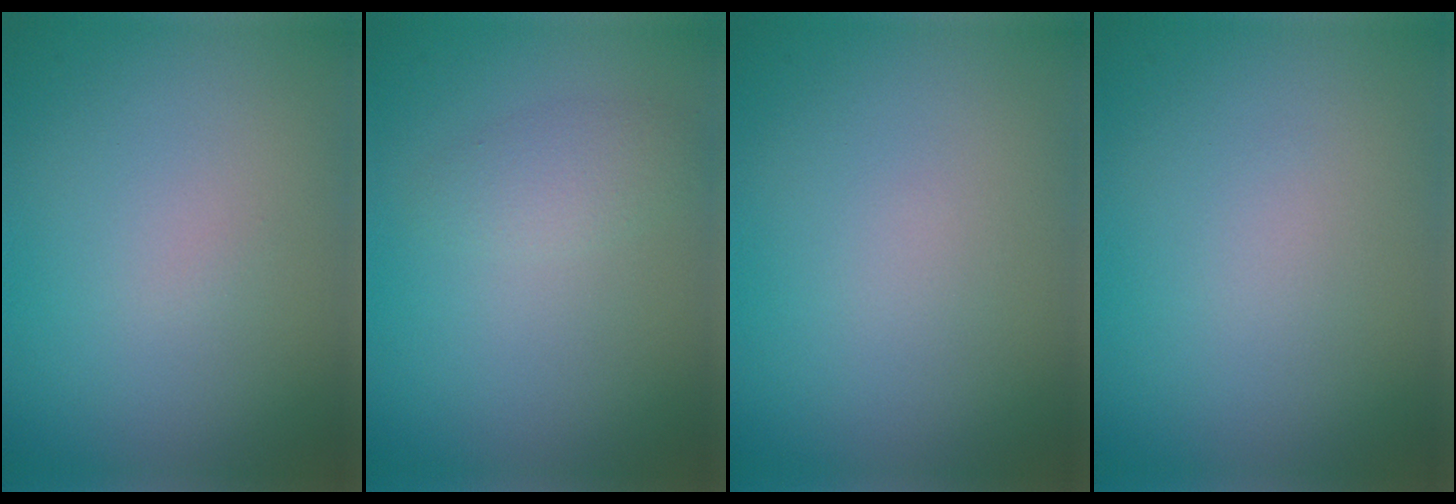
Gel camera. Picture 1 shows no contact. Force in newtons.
{"total": 1.8, "press": 1.8, "slide": 0.1}
{"total": 0.0}
{"total": 0.0}